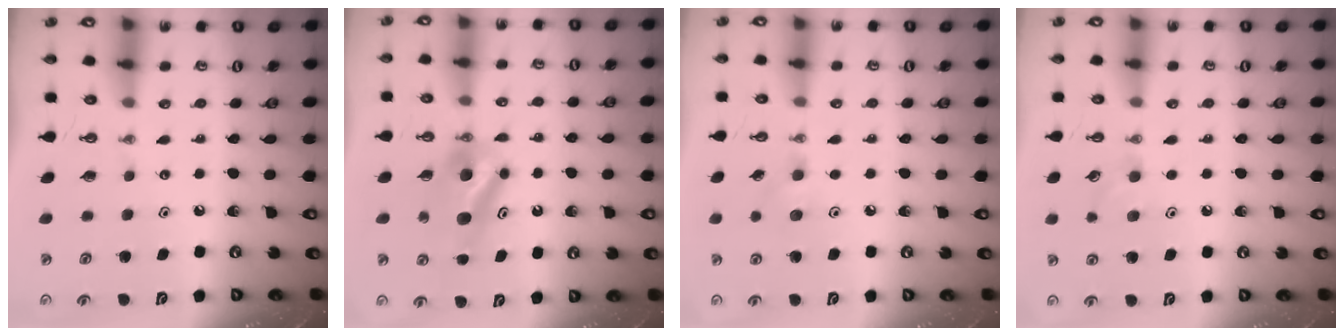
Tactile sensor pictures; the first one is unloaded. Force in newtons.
{"total": 7.7, "press": 6.1, "slide": 4.7}
{"total": 5.6, "press": 5.4, "slide": 1.5}
{"total": 6.1, "press": 6.0, "slide": 1.3}